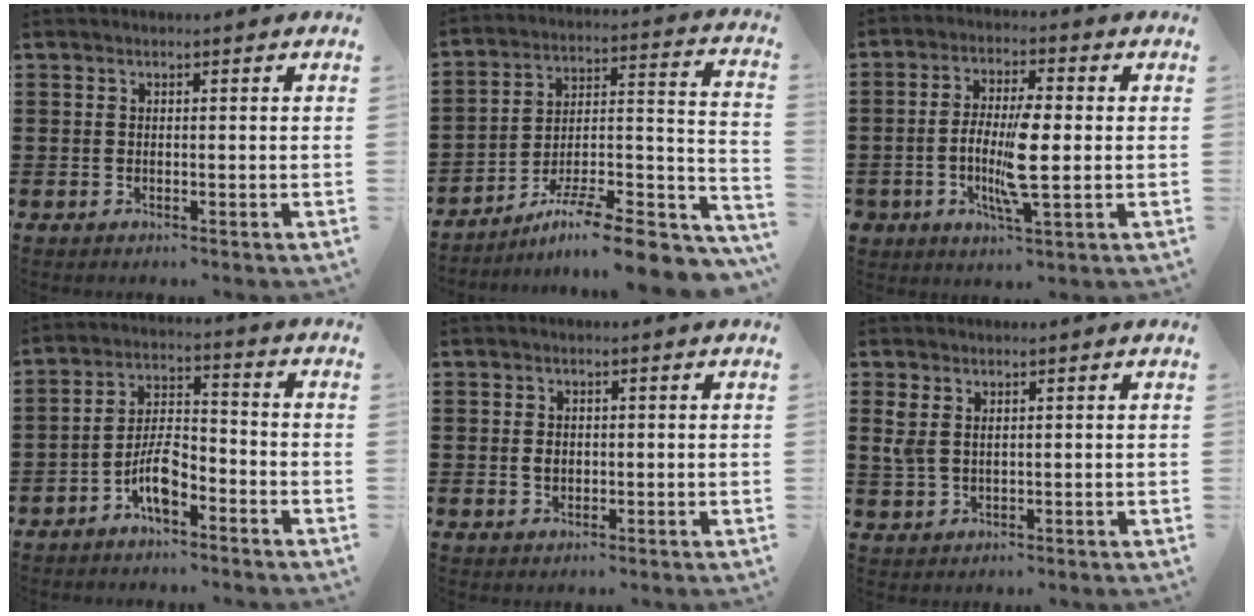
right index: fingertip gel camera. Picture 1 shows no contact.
{"total": 10.2, "force": [-7.9, 1.1, 6.4], "torque": [-0.094, 0.011, -0.147]}
{"total": 7.9, "force": [-1.2, 2.1, 7.5], "torque": [-0.150, -0.006, -0.024]}
{"total": 6.4, "force": [-3.8, 2.4, 4.5], "torque": [-0.096, 0.010, -0.075]}
{"total": 1.6, "force": [0.0, 1.1, 1.2], "torque": [-0.025, 0.007, -0.001]}
{"total": 2.4, "force": [1.4, 1.1, 1.5], "torque": [-0.035, 0.005, 0.026]}